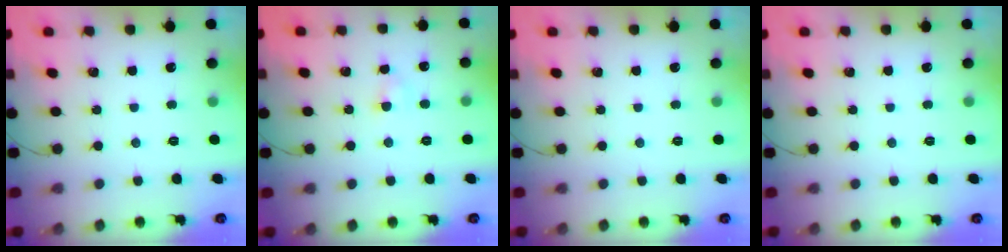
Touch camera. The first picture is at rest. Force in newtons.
{"total": 3.0, "press": 2.8, "slide": 1.0}
{"total": 0.0}
{"total": 0.0}